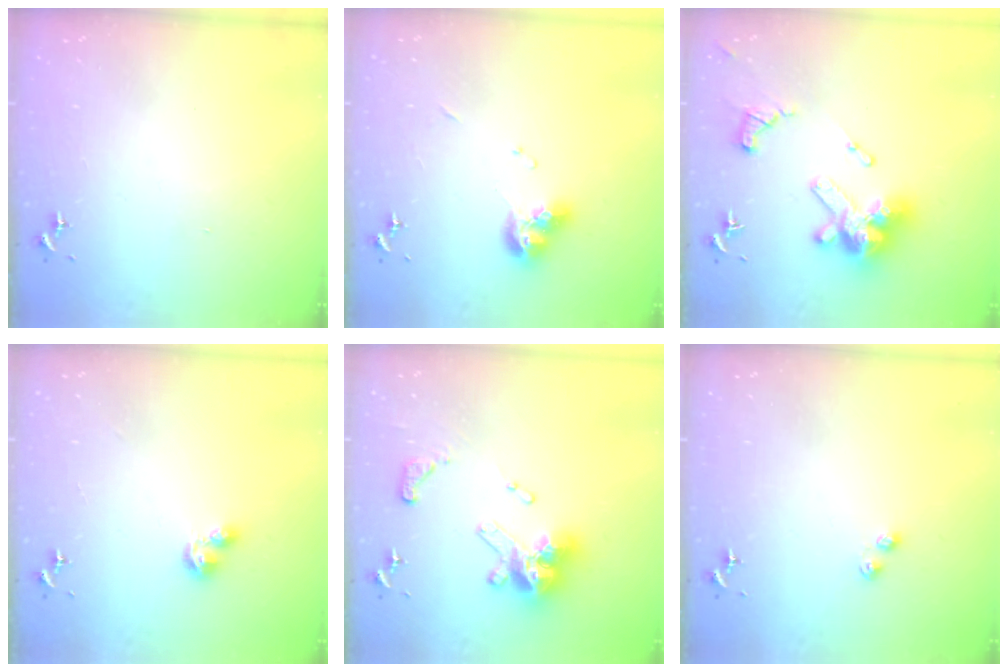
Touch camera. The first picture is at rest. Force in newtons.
{"total": 10.9, "press": 10.9, "slide": 1.1}
{"total": 24.3, "press": 24.1, "slide": 2.6}
{"total": 3.3, "press": 3.3, "slide": 0.4}
{"total": 17.0, "press": 17.0, "slide": 1.5}
{"total": 3.9, "press": 3.9, "slide": 0.5}